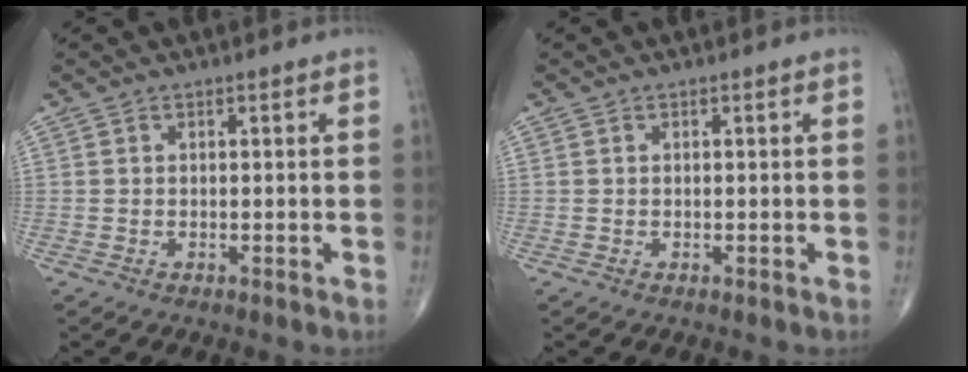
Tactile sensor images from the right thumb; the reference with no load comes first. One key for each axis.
{"total": 0.0}